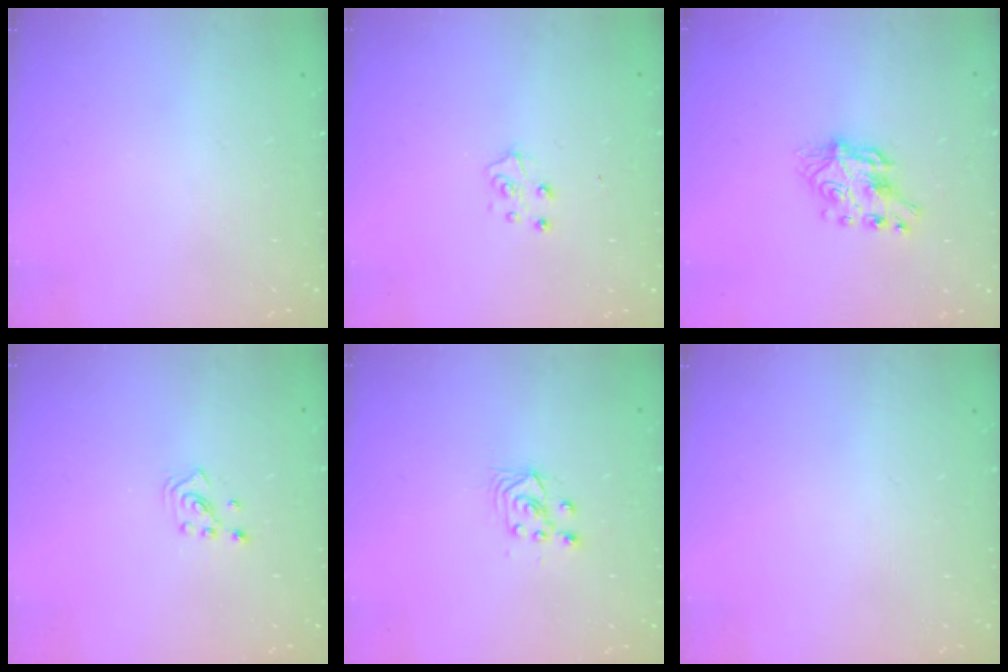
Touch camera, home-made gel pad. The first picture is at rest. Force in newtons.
{"total": 5.7, "press": 5.7, "slide": 0.5}
{"total": 6.9, "press": 6.9, "slide": 0.5}
{"total": 2.1, "press": 2.1, "slide": 0.3}
{"total": 3.5, "press": 3.2, "slide": 1.3}
{"total": 0.0}